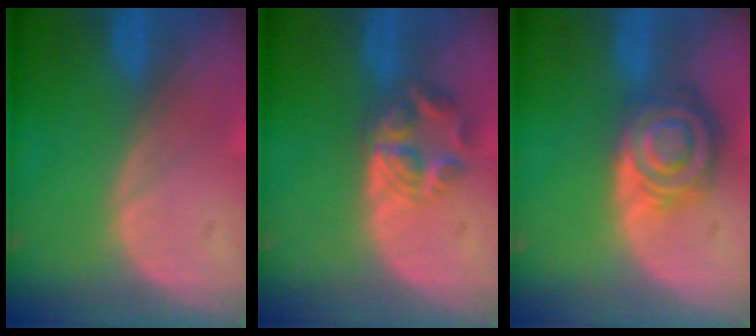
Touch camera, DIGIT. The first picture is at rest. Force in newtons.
{"total": 5.8, "press": 4.7, "slide": 3.4}
{"total": 8.6, "press": 7.4, "slide": 4.4}